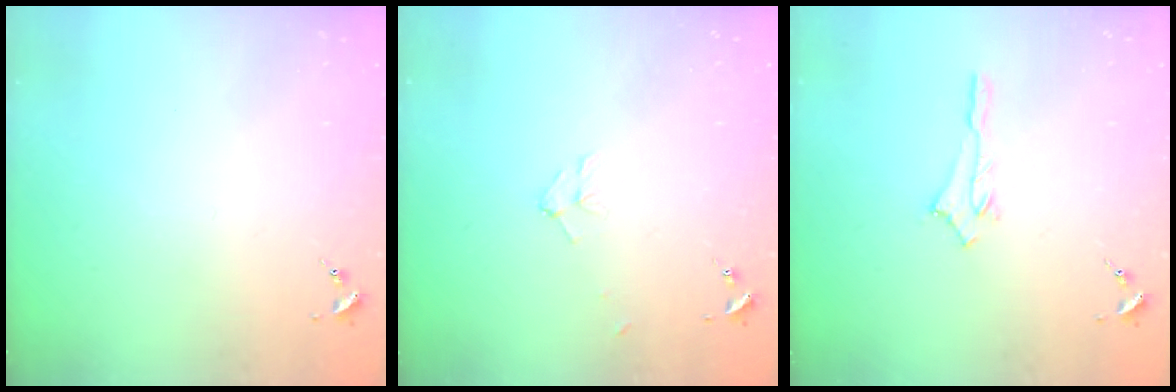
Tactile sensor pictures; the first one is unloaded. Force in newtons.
{"total": 5.5, "press": 5.5, "slide": 0.6}
{"total": 2.5, "press": 2.5, "slide": 0.2}